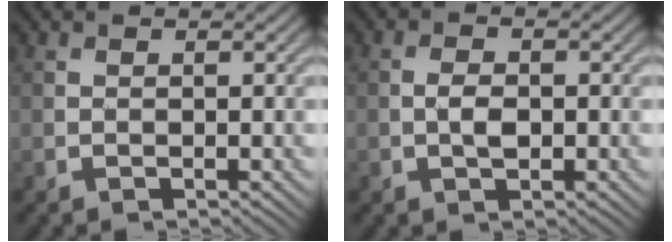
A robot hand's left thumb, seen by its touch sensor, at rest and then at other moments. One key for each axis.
{"total": 2.2, "fx": -0.4, "fy": 1.3, "fz": 1.8, "tx": -0.039, "ty": -0.003, "tz": -0.009}